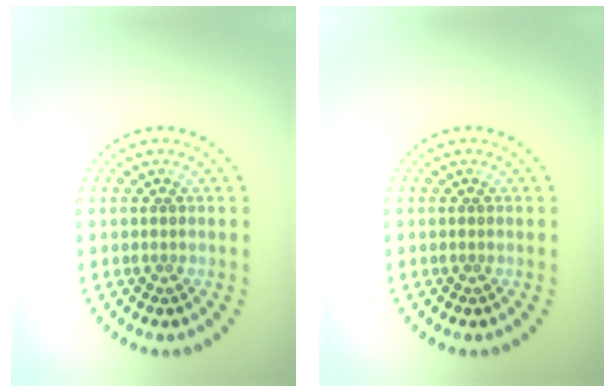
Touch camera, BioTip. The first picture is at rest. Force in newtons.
{"total": 0.0}